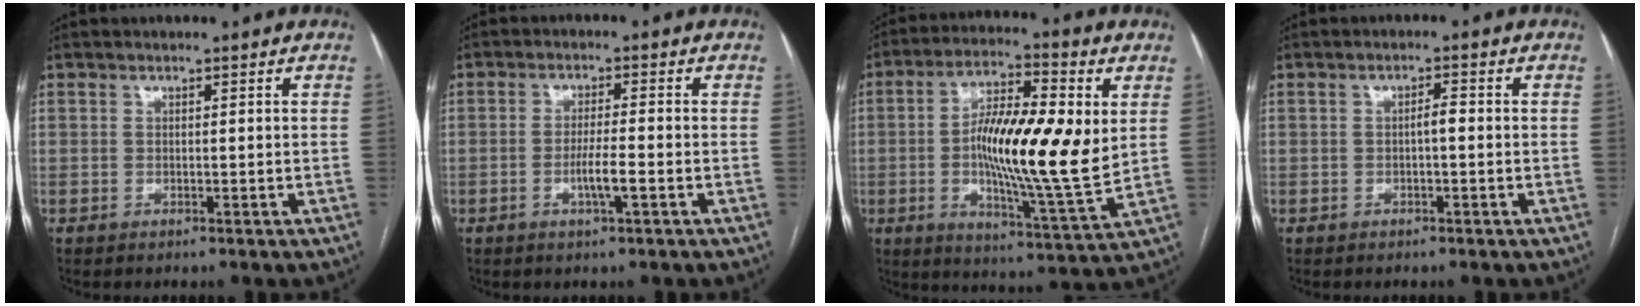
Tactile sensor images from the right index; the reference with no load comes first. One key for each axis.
{"total": 4.0, "fx": -1.4, "fy": 0.1, "fz": 3.7, "tx": -0.070, "ty": -0.004, "tz": -0.025}
{"total": 17.2, "fx": 1.1, "fy": 2.7, "fz": 17.0, "tx": -0.302, "ty": -0.001, "tz": 0.008}
{"total": 1.6, "fx": -0.3, "fy": 0.4, "fz": 1.6, "tx": -0.025, "ty": 0.004, "tz": -0.005}